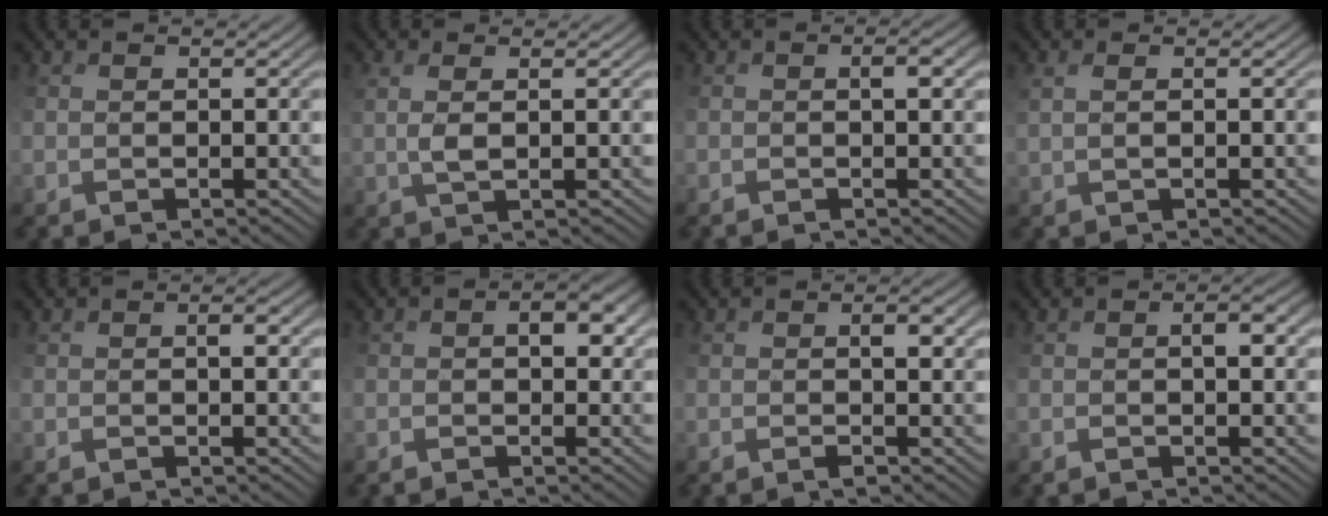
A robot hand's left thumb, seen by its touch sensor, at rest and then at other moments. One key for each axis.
{"total": 1.8, "fx": 1.4, "fy": -1.0, "fz": 0.6, "tx": -0.008, "ty": 0.013, "tz": 0.031}
{"total": 2.3, "fx": 0.0, "fy": 0.5, "fz": 2.2, "tx": -0.037, "ty": 0.006, "tz": -0.003}
{"total": 1.4, "fx": 0.8, "fy": -1.1, "fz": -0.2, "tx": 0.012, "ty": 0.010, "tz": 0.021}
{"total": 1.9, "fx": -0.1, "fy": 0.5, "fz": 1.8, "tx": -0.029, "ty": 0.005, "tz": -0.005}
{"total": 4.3, "fx": -0.1, "fy": 2.5, "fz": 3.5, "tx": -0.046, "ty": 0.006, "tz": 0.004}
{"total": 3.2, "fx": -0.5, "fy": 1.2, "fz": 2.9, "tx": -0.048, "ty": 0.007, "tz": -0.009}
{"total": 2.7, "fx": -0.2, "fy": 0.8, "fz": 2.6, "tx": -0.041, "ty": 0.007, "tz": -0.006}